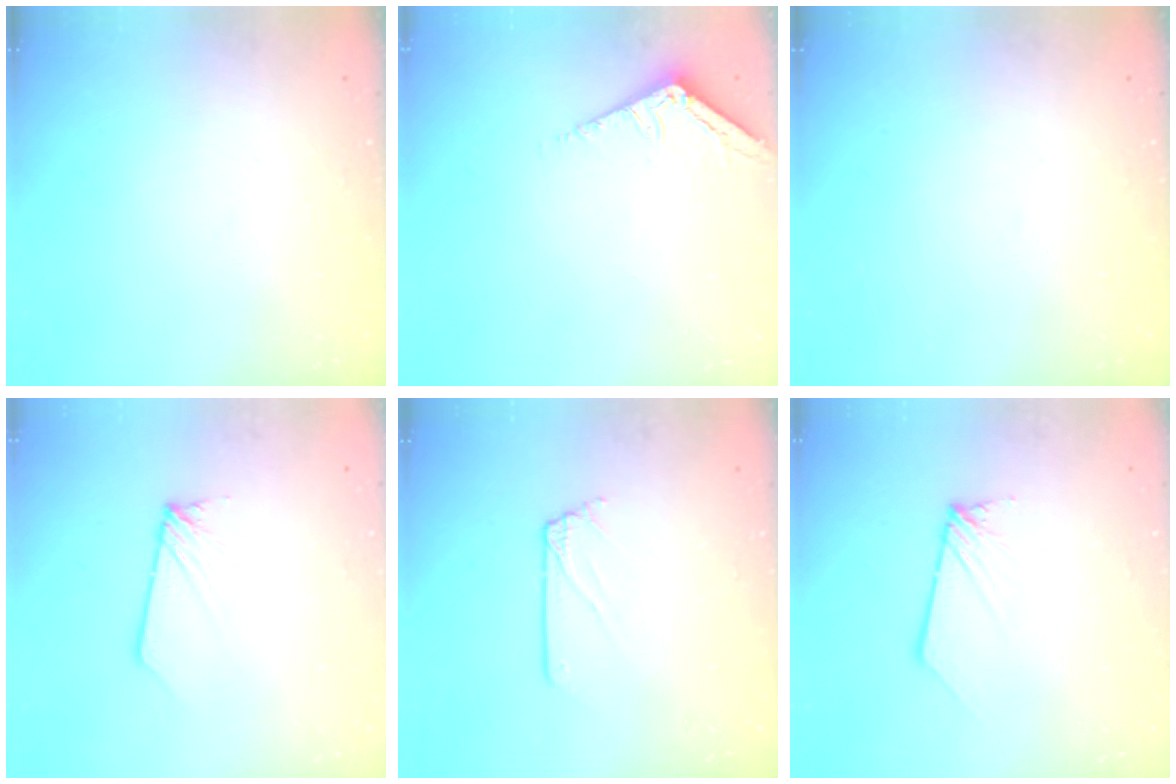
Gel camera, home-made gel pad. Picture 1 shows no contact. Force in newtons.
{"total": 3.6, "press": 3.6, "slide": 0.4}
{"total": 0.0}
{"total": 1.8, "press": 1.8, "slide": 0.1}
{"total": 1.5, "press": 1.5, "slide": 0.1}
{"total": 2.7, "press": 2.7, "slide": 0.2}